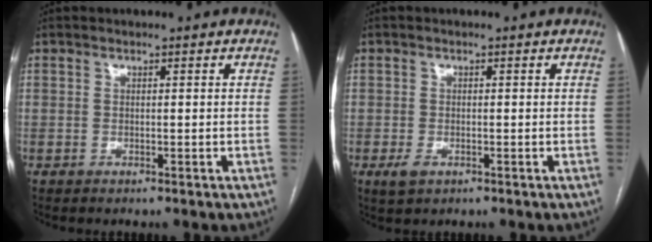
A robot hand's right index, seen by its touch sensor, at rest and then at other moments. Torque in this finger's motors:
{"motor_torque": [-0.04, -0.07, -0.26, -0.12]}